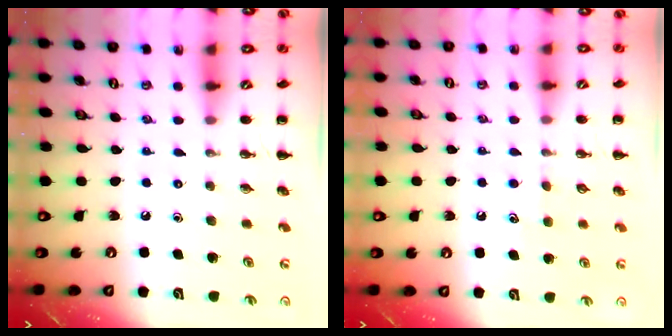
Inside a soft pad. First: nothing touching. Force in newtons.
{"total": 4.9, "press": 4.7, "slide": 1.4}